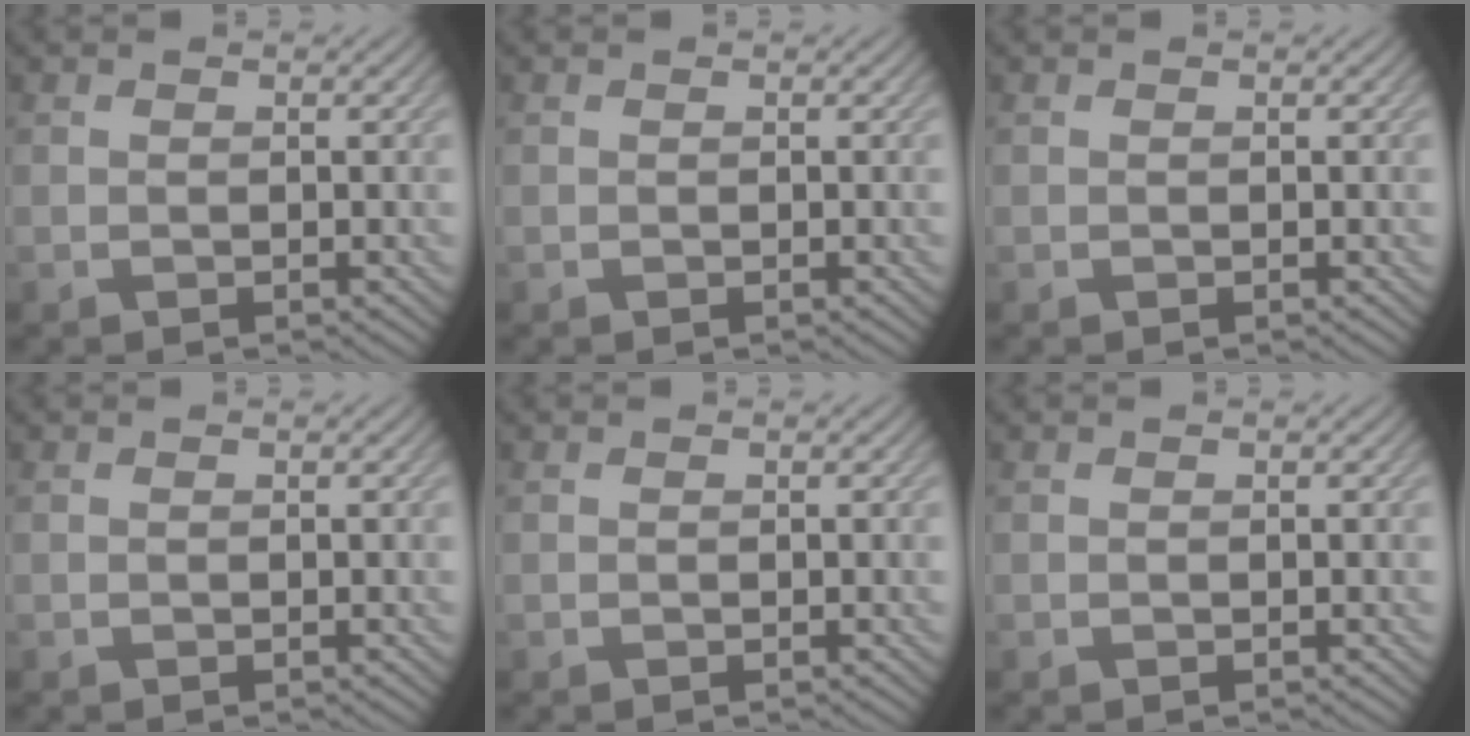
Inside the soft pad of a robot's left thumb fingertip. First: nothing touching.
{"total": 0.0}
{"total": 0.0}
{"total": 0.0}
{"total": 0.0}
{"total": 0.0}